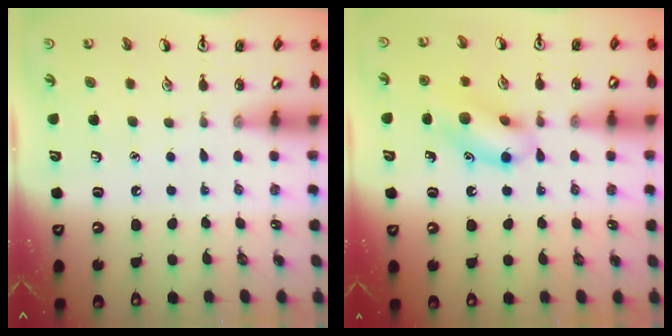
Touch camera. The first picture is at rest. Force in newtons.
{"total": 12.8, "press": 12.8, "slide": 1.1}